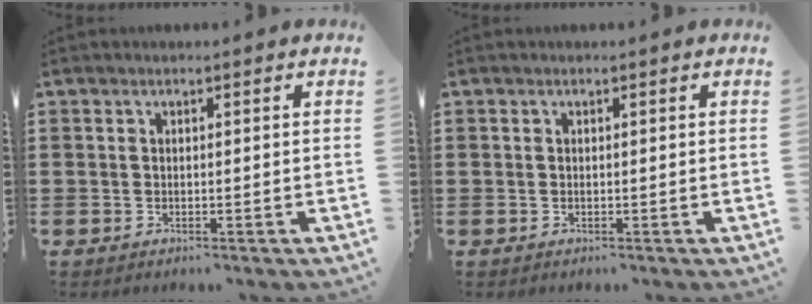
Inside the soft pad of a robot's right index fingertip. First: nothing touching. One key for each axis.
{"total": 0.0}